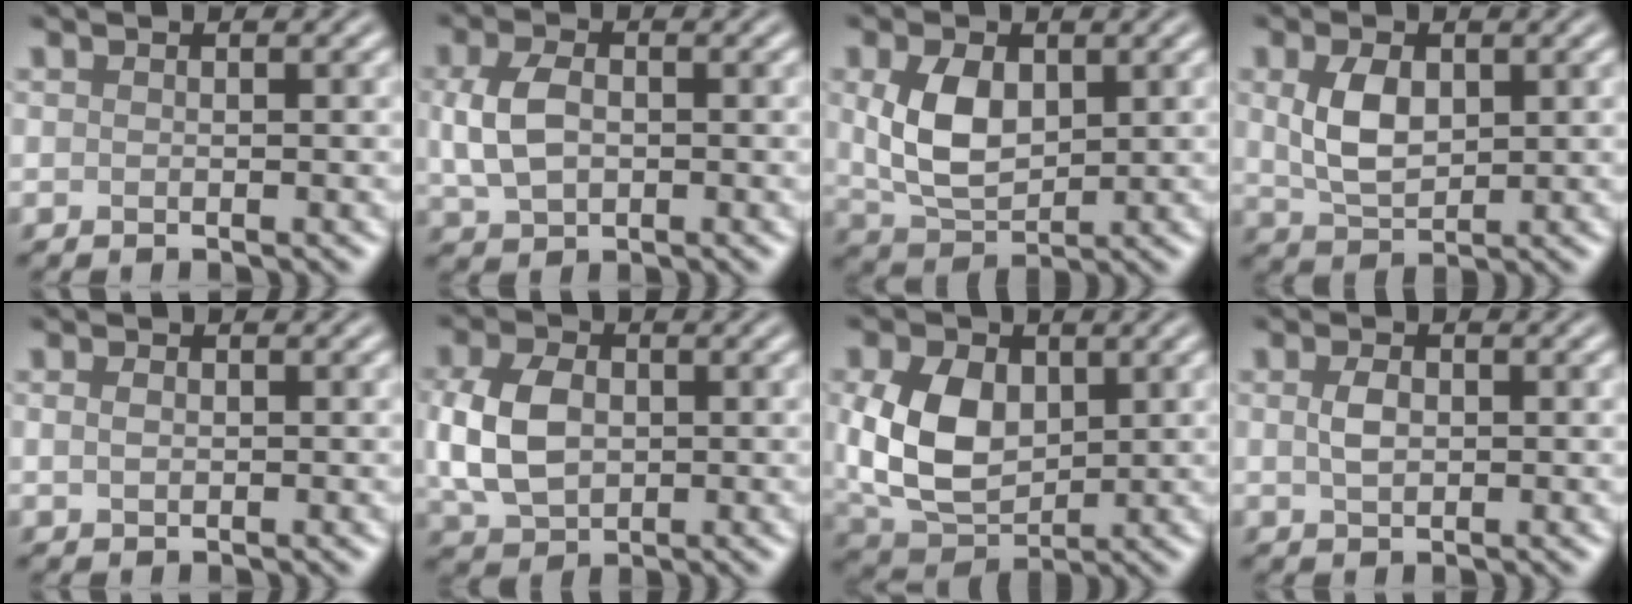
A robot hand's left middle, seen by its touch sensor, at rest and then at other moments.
{"total": 4.3, "force": [0.2, 3.0, 3.1], "torque": [-0.074, 0.001, 0.004]}
{"total": 5.4, "force": [1.0, 3.4, 4.1], "torque": [-0.094, 0.000, 0.026]}
{"total": 4.1, "force": [0.9, 2.6, 3.1], "torque": [-0.075, 0.001, 0.022]}
{"total": 0.9, "force": [0.2, 0.7, 0.6], "torque": [-0.015, 0.001, 0.004]}
{"total": 6.5, "force": [0.2, 4.7, 4.4], "torque": [-0.104, 0.001, 0.001]}
{"total": 8.0, "force": [1.0, 5.6, 5.6], "torque": [-0.133, -0.002, 0.022]}
{"total": 1.9, "force": [0.2, 1.2, 1.4], "torque": [-0.032, 0.002, 0.005]}